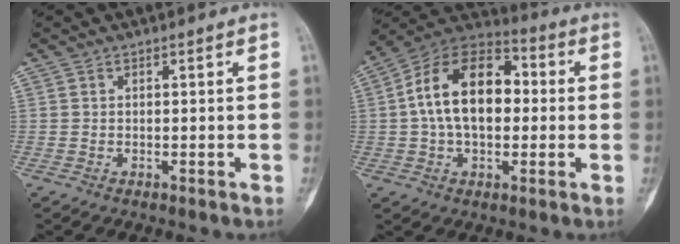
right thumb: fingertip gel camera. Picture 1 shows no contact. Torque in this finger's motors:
{"motor_torque": [0.58, 0.70, 0.73, -0.19, 0.34]}